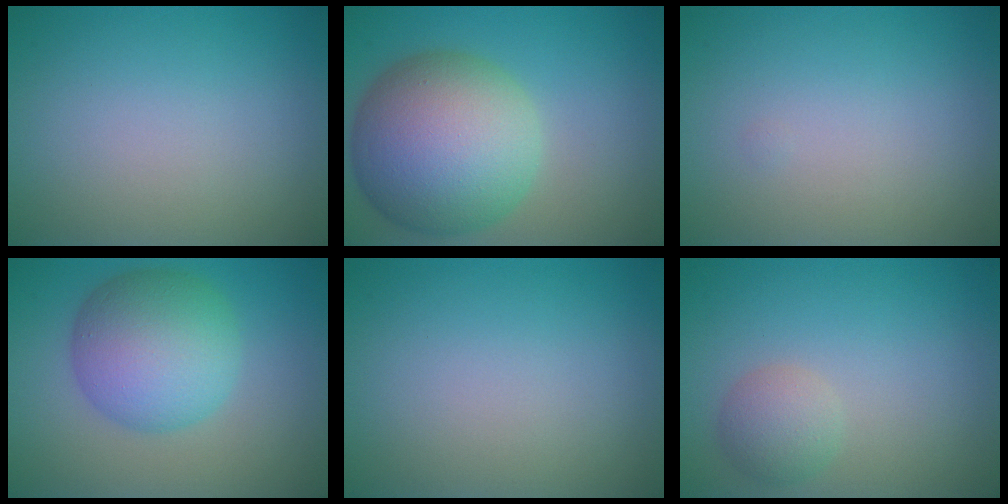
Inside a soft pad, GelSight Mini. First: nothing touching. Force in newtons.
{"total": 12.4, "press": 12.4, "slide": 0.5}
{"total": 0.0}
{"total": 7.9, "press": 7.9, "slide": 0.1}
{"total": 0.0}
{"total": 2.3, "press": 2.3, "slide": 0.2}